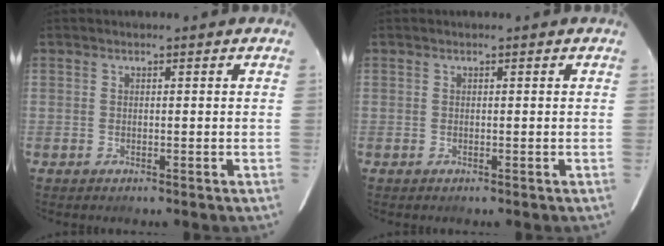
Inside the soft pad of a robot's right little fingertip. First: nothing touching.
{"total": 0.0}